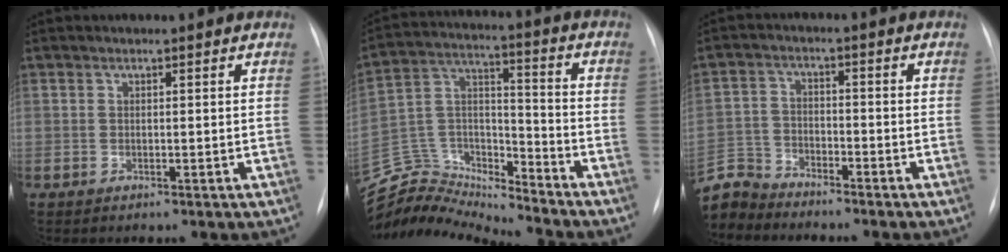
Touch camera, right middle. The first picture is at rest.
{"total": 15.2, "force": [-15.2, 0.6, 0.1], "torque": [0.001, 0.065, -0.275]}
{"total": 7.3, "force": [-7.2, 1.5, -0.3], "torque": [0.001, 0.005, -0.147]}